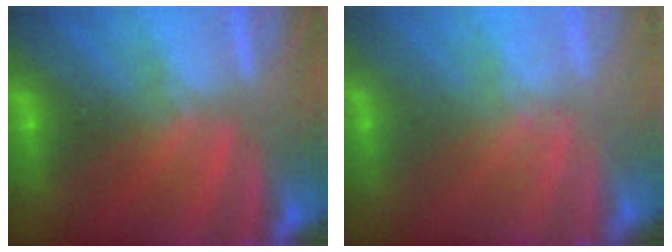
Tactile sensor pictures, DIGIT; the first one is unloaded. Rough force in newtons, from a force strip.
{"total": 1.7}